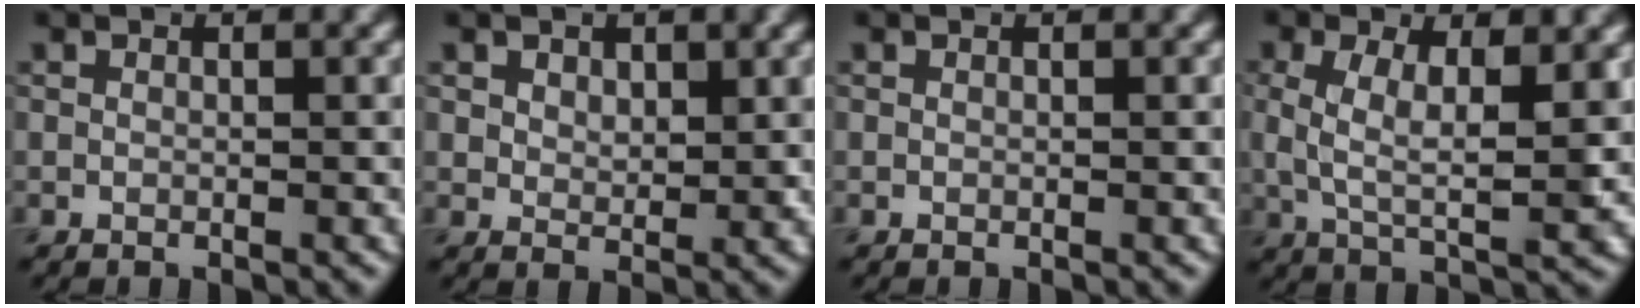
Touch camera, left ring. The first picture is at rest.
{"total": 2.0, "force": [1.1, 1.3, 1.0], "torque": [-0.018, -0.003, 0.018]}
{"total": 0.0}
{"total": 5.9, "force": [1.0, 2.5, 5.2], "torque": [-0.106, -0.001, 0.018]}